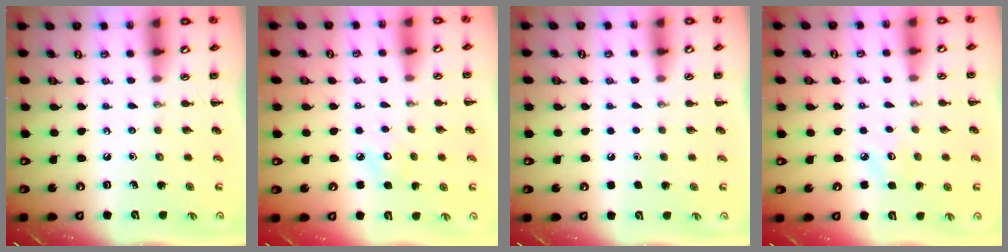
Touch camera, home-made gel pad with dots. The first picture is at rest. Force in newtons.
{"total": 3.9, "press": 3.8, "slide": 0.8}
{"total": 1.6, "press": 1.6, "slide": 0.1}
{"total": 2.9, "press": 2.8, "slide": 0.7}